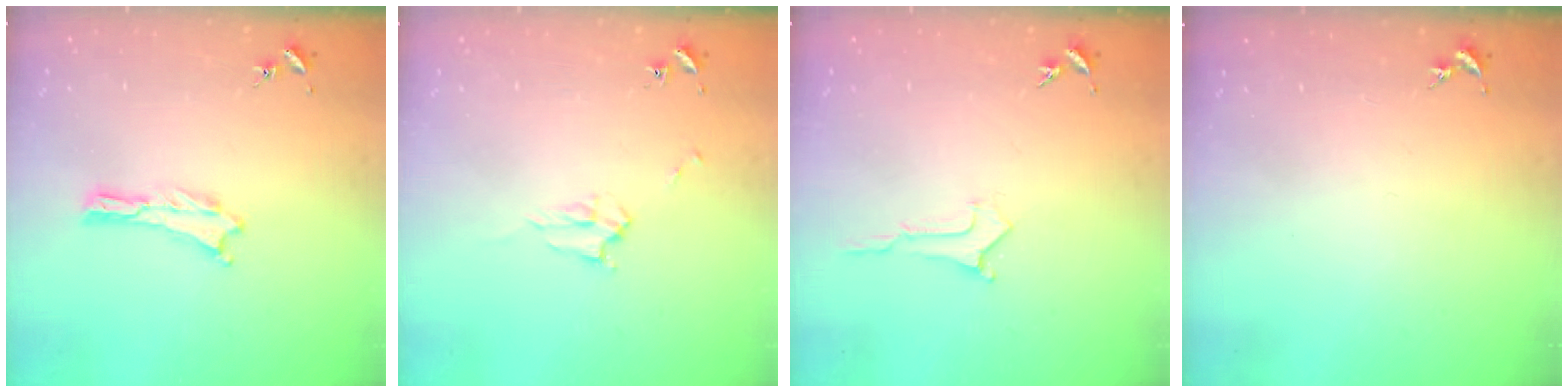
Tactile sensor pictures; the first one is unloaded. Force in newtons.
{"total": 2.3, "press": 2.3, "slide": 0.3}
{"total": 0.0}
{"total": 0.0}